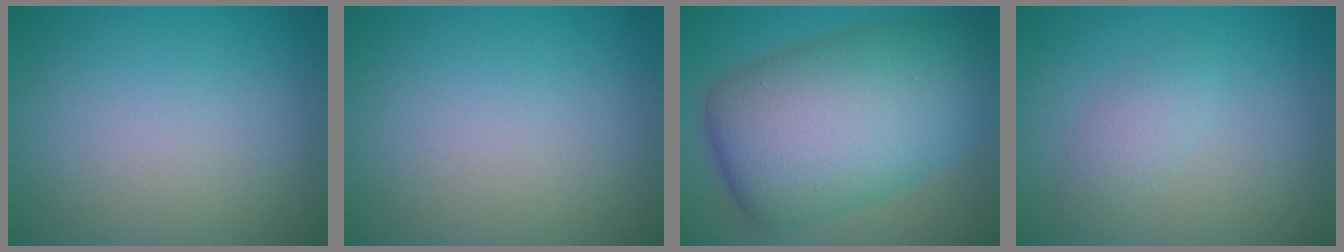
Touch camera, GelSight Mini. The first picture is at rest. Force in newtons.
{"total": 0.0}
{"total": 13.3, "press": 13.3, "slide": 0.0}
{"total": 1.7, "press": 1.7, "slide": 0.0}